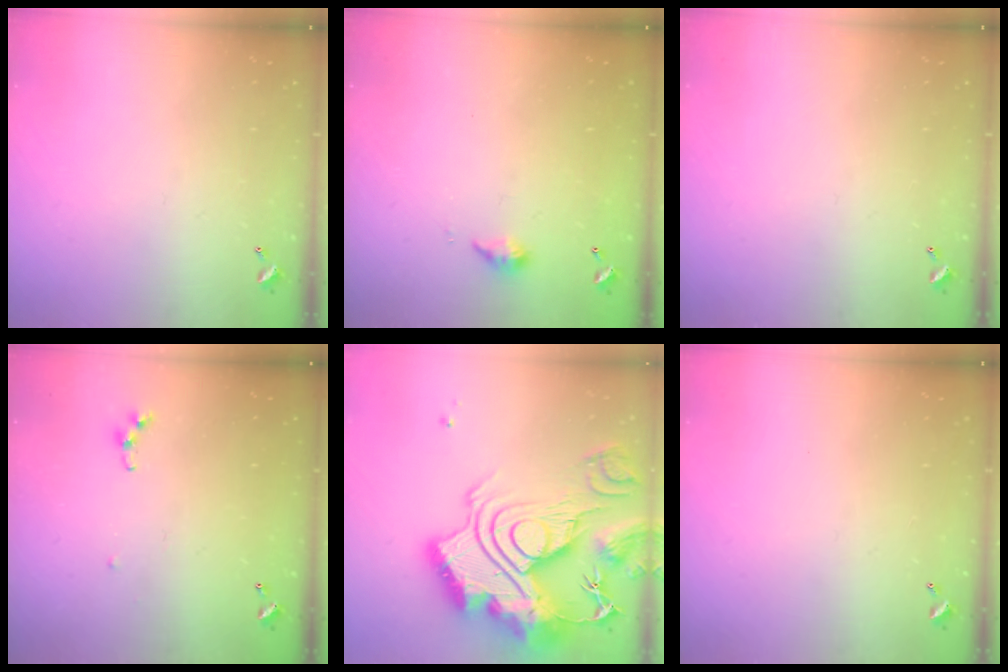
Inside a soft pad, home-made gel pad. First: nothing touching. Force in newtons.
{"total": 4.4, "press": 4.3, "slide": 0.8}
{"total": 0.0}
{"total": 5.3, "press": 5.2, "slide": 0.6}
{"total": 0.7, "press": 0.7, "slide": 0.0}
{"total": 0.0}